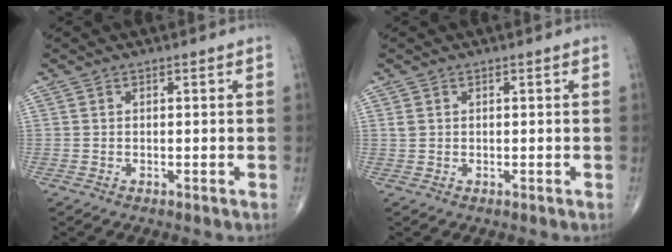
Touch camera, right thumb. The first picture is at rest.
{"total": 1.0, "force": [0.3, 0.8, 0.5], "torque": [-0.009, 0.003, 0.008]}